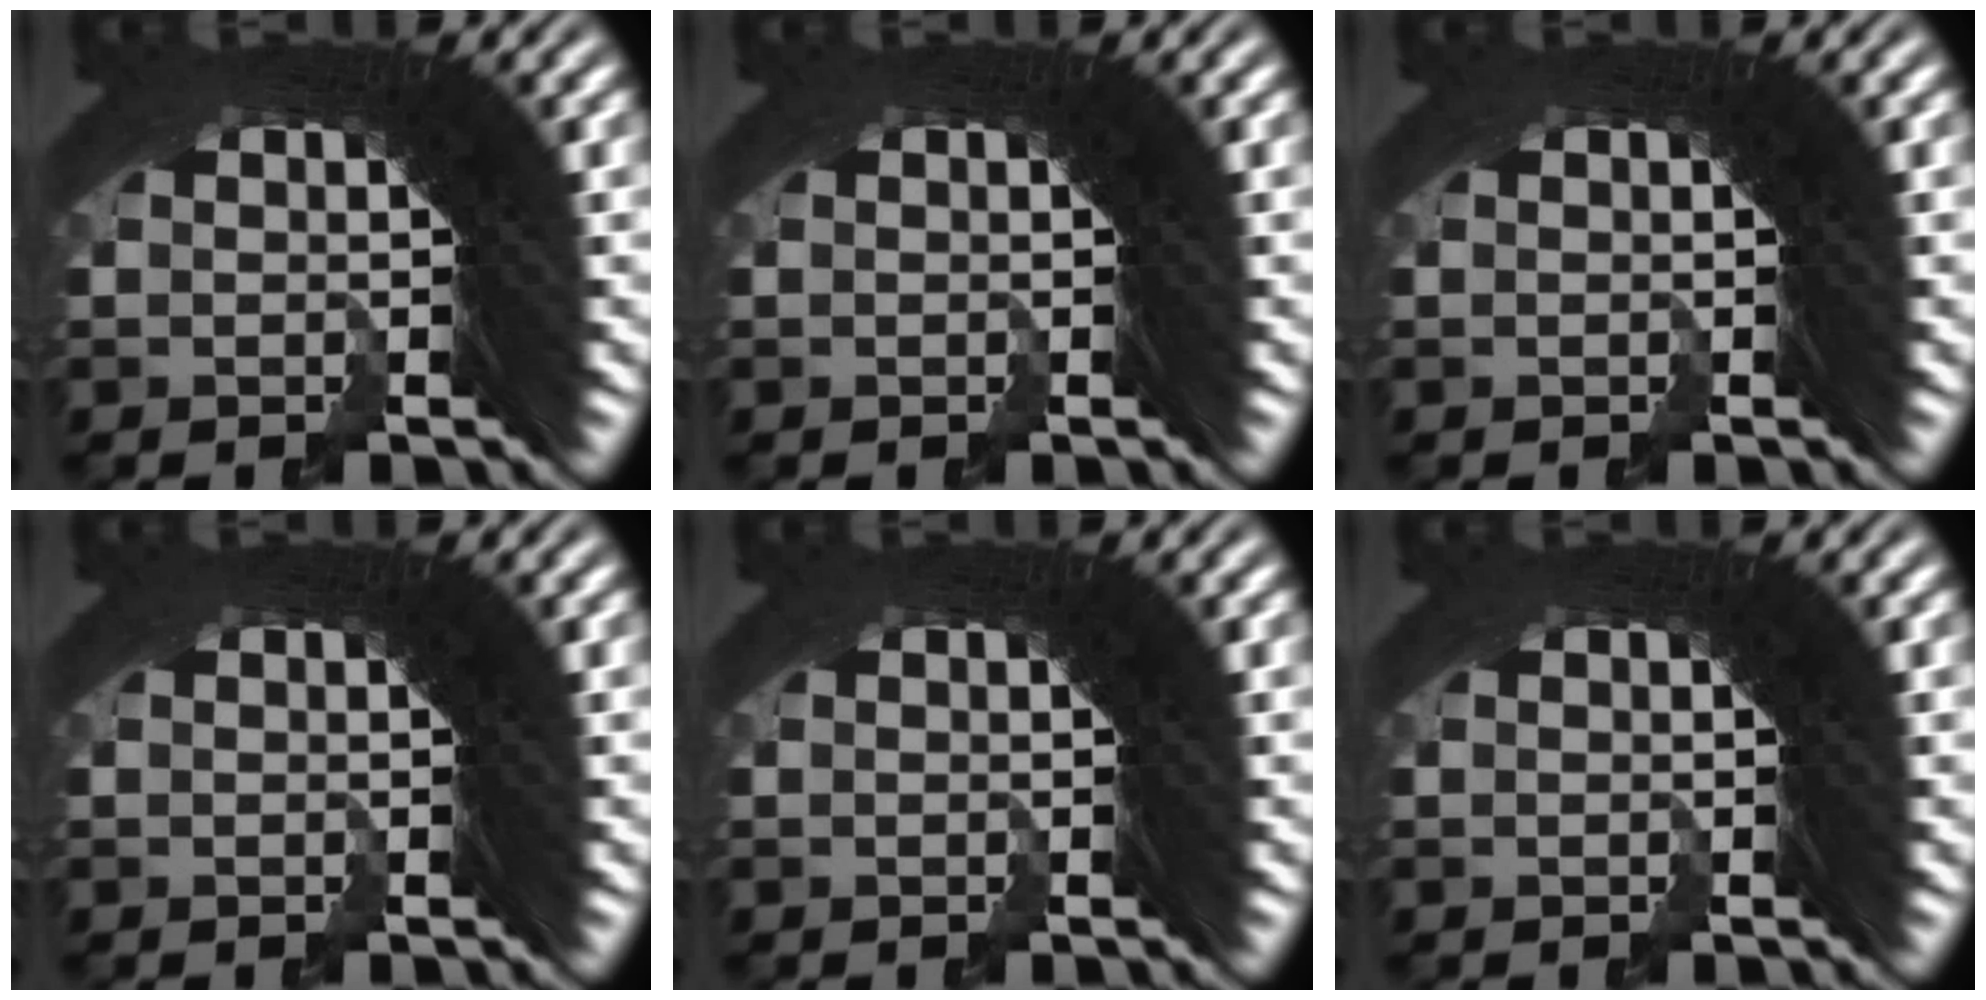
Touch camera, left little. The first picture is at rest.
{"total": 0.0}
{"total": 0.0}
{"total": 0.0}
{"total": 0.0}
{"total": 0.0}